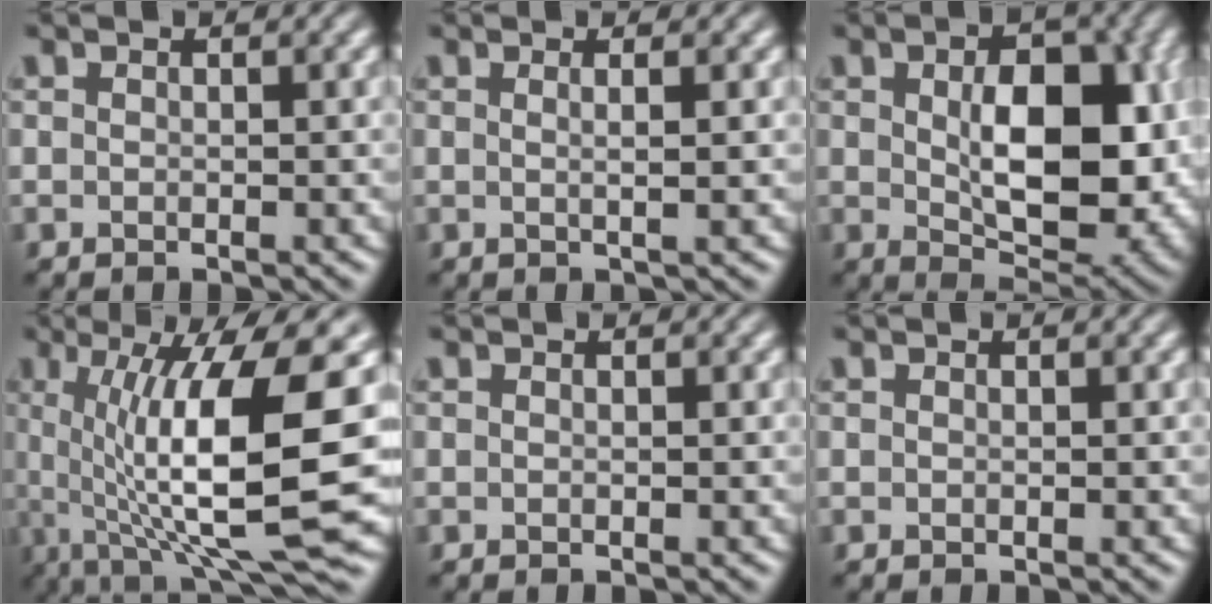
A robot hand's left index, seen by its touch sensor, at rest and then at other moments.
{"total": 1.8, "force": [0.7, 0.6, 1.5], "torque": [-0.007, 0.006, -0.004]}
{"total": 9.5, "force": [0.3, 5.3, 7.9], "torque": [-0.128, -0.008, 0.016]}
{"total": 12.6, "force": [1.2, 2.7, 12.3], "torque": [-0.178, 0.000, 0.026]}
{"total": 0.0}
{"total": 0.0}